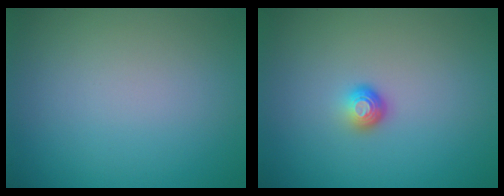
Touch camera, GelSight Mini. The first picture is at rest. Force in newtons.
{"total": 1.4, "press": 1.1, "slide": 1.0}